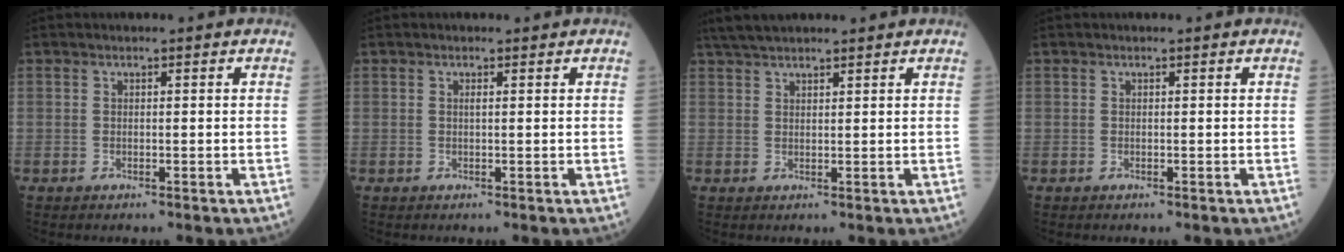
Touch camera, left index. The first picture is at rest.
{"total": 0.7, "force": [0.4, 0.3, 0.6], "torque": [-0.018, 0.007, 0.009]}
{"total": 7.3, "force": [6.4, 1.5, 3.2], "torque": [-0.055, 0.036, 0.119]}
{"total": 0.0}